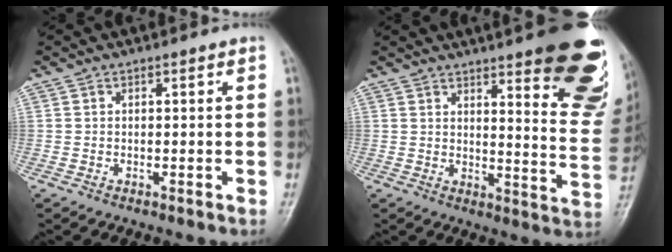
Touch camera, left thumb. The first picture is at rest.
{"total": 23.0, "force": [13.8, 5.6, 17.5], "torque": [-0.182, -0.074, 0.166]}